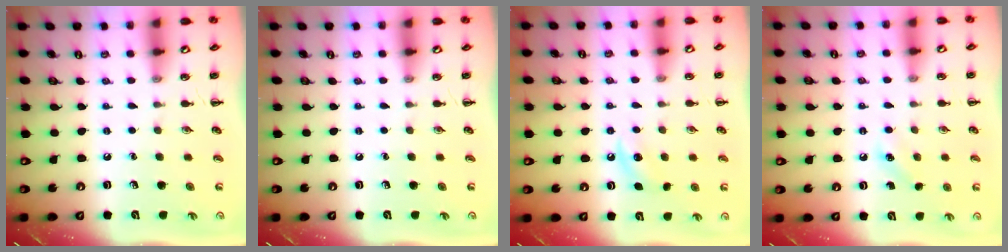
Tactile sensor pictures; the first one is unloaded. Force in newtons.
{"total": 0.0}
{"total": 6.4, "press": 6.2, "slide": 1.8}
{"total": 5.9, "press": 5.7, "slide": 1.7}